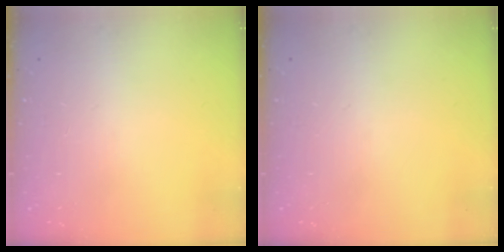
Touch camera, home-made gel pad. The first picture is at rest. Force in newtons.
{"total": 0.0}